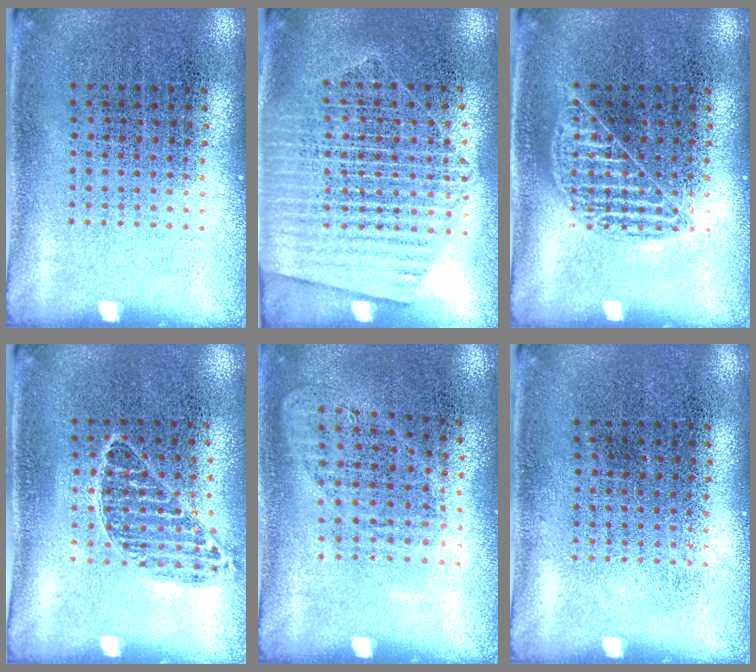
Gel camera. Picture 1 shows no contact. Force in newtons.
{"total": 1.6, "press": 1.5, "slide": 0.7}
{"total": 1.5, "press": 1.5, "slide": 0.3}
{"total": 0.8, "press": 0.7, "slide": 0.3}
{"total": 0.9, "press": 0.9, "slide": 0.3}
{"total": 0.0}